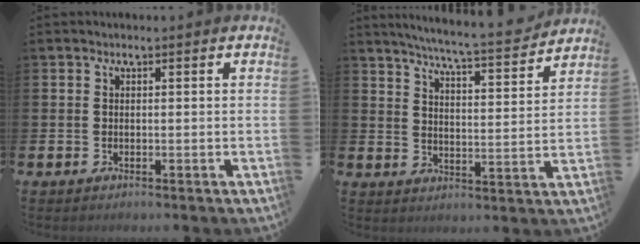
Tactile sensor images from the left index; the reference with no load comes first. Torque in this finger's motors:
{"motor_torque": [0.85, -1.24, 0.20, 0.07]}